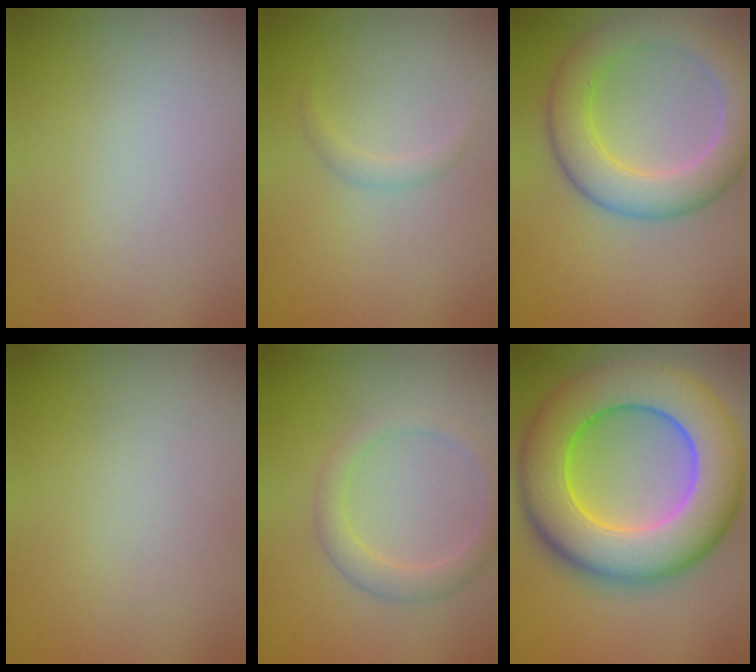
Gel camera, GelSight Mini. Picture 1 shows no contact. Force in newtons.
{"total": 0.9, "press": 0.9, "slide": 0.0}
{"total": 6.1, "press": 6.1, "slide": 0.4}
{"total": 0.0}
{"total": 2.4, "press": 2.4, "slide": 0.0}
{"total": 13.1, "press": 13.1, "slide": 0.2}